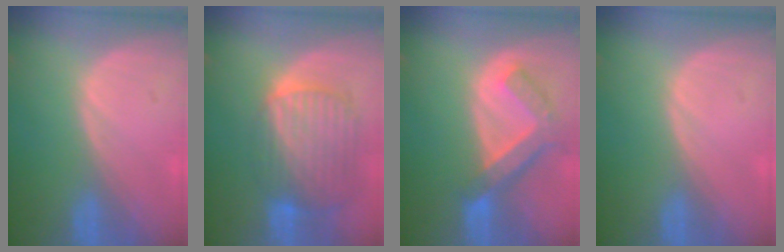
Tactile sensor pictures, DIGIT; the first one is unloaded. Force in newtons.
{"total": 10.4, "press": 8.8, "slide": 5.6}
{"total": 7.5, "press": 6.5, "slide": 3.8}
{"total": 0.0}